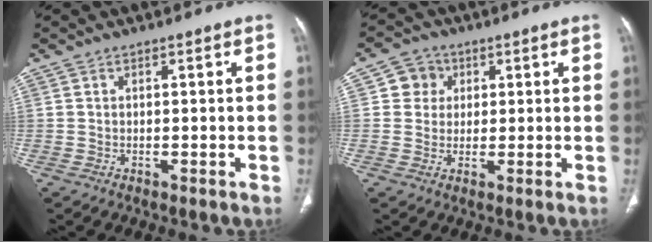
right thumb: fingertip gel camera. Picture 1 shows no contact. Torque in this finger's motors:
{"motor_torque": [0.73, 0.53, 0.04, -0.40, 0.05]}